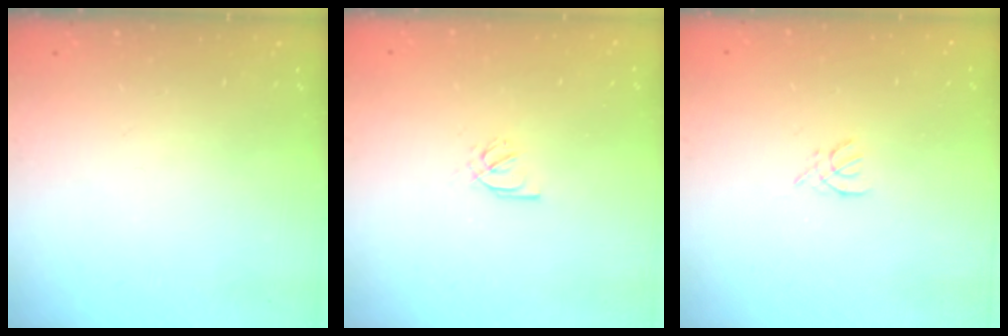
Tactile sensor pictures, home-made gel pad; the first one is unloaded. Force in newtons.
{"total": 2.1, "press": 2.1, "slide": 0.2}
{"total": 1.8, "press": 1.8, "slide": 0.4}